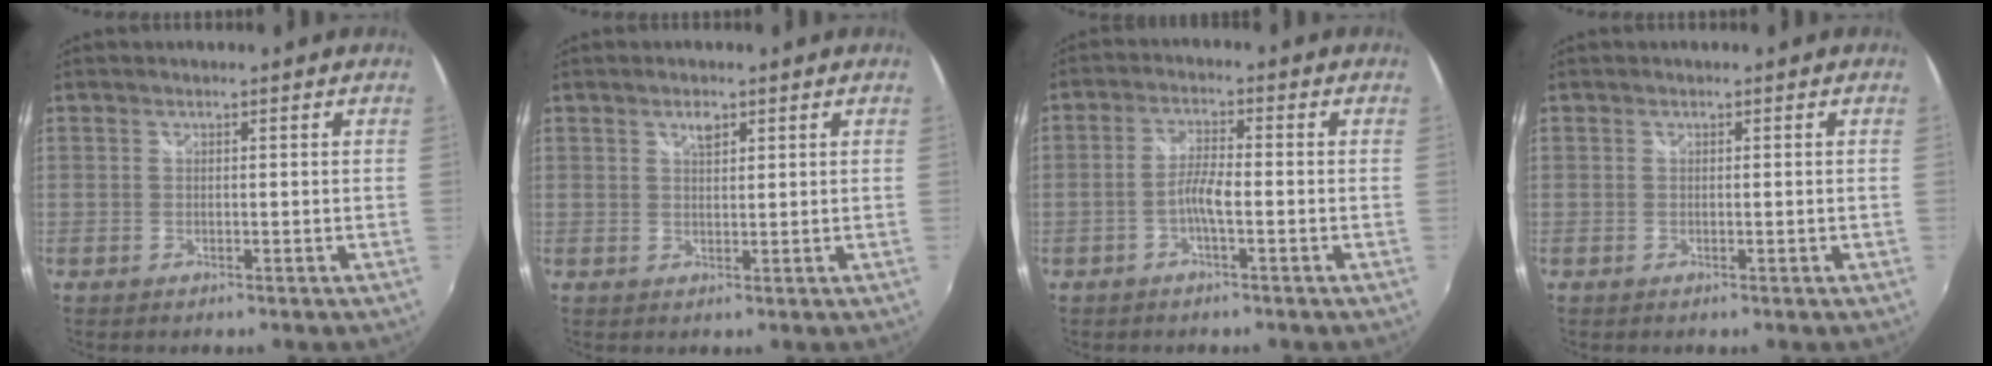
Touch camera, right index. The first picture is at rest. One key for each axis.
{"total": 2.3, "fx": 1.3, "fy": 1.1, "fz": 1.5, "tx": -0.022, "ty": 0.003, "tz": 0.022}
{"total": 3.7, "fx": -1.5, "fy": 0.4, "fz": 3.3, "tx": -0.072, "ty": 0.007, "tz": -0.030}
{"total": 0.5, "fx": -0.2, "fy": 0.2, "fz": 0.5, "tx": -0.005, "ty": 0.000, "tz": -0.003}